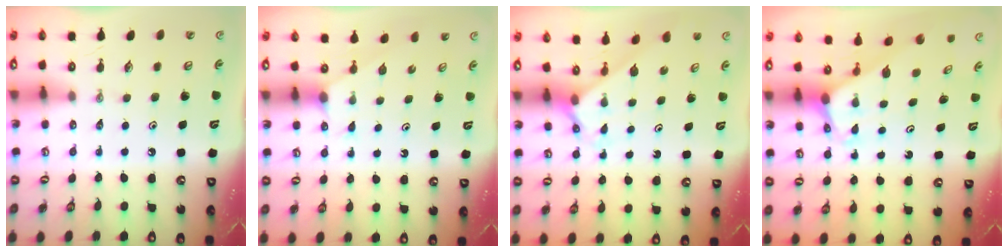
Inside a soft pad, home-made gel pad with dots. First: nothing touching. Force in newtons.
{"total": 2.0, "press": 2.0, "slide": 0.2}
{"total": 2.3, "press": 2.3, "slide": 0.2}
{"total": 1.8, "press": 1.8, "slide": 0.1}